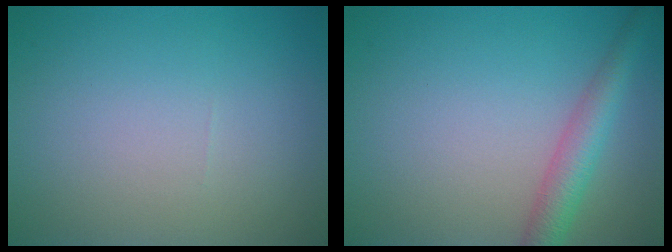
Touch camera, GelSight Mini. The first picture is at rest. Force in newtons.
{"total": 3.4, "press": 3.4, "slide": 0.2}